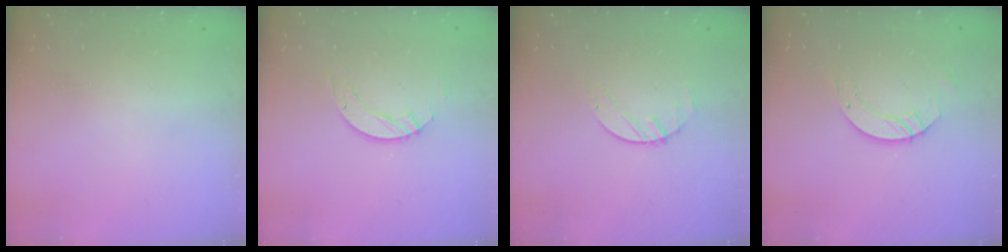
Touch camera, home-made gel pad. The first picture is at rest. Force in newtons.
{"total": 4.1, "press": 4.1, "slide": 0.4}
{"total": 1.4, "press": 1.3, "slide": 0.2}
{"total": 6.2, "press": 6.2, "slide": 0.6}